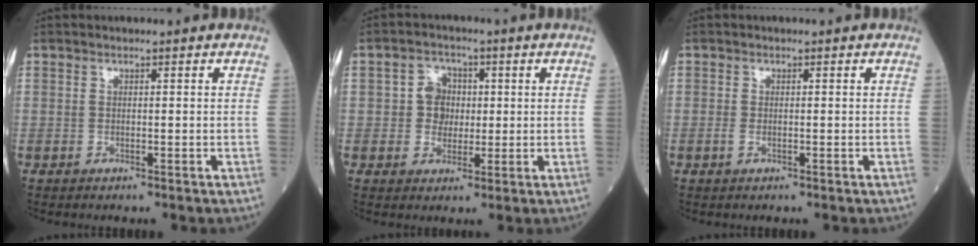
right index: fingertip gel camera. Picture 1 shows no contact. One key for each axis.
{"total": 4.2, "fx": 0.3, "fy": 3.8, "fz": 1.8, "tx": -0.025, "ty": 0.014, "tz": 0.004}
{"total": 0.8, "fx": -0.3, "fy": 0.4, "fz": 0.7, "tx": -0.019, "ty": -0.001, "tz": -0.005}